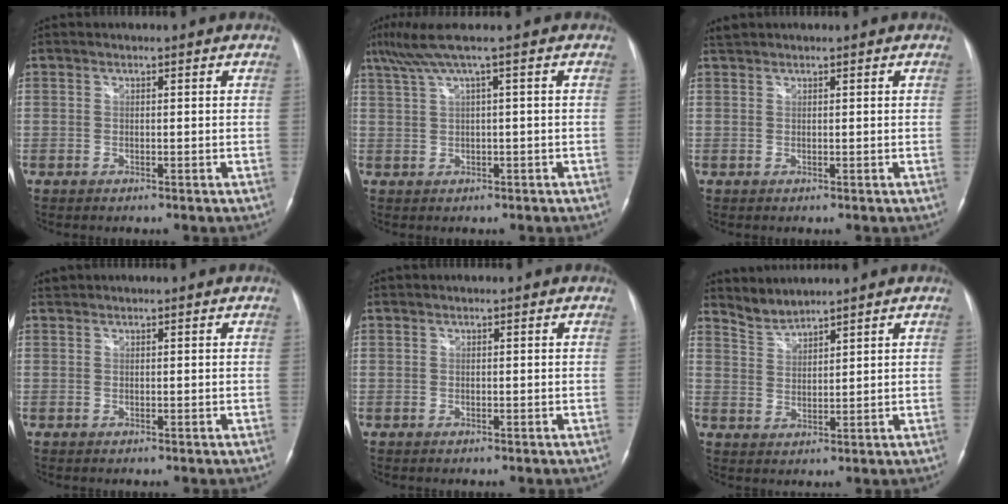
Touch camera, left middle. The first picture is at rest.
{"total": 5.1, "force": [2.7, -1.0, 4.2], "torque": [-0.093, 0.027, 0.058]}
{"total": 0.9, "force": [0.9, 0.1, 0.0], "torque": [-0.008, 0.013, 0.024]}
{"total": 0.6, "force": [0.6, 0.1, -0.1], "torque": [-0.006, 0.014, 0.015]}
{"total": 0.0}
{"total": 3.5, "force": [3.4, -0.3, -0.3], "torque": [0.001, 0.000, 0.075]}